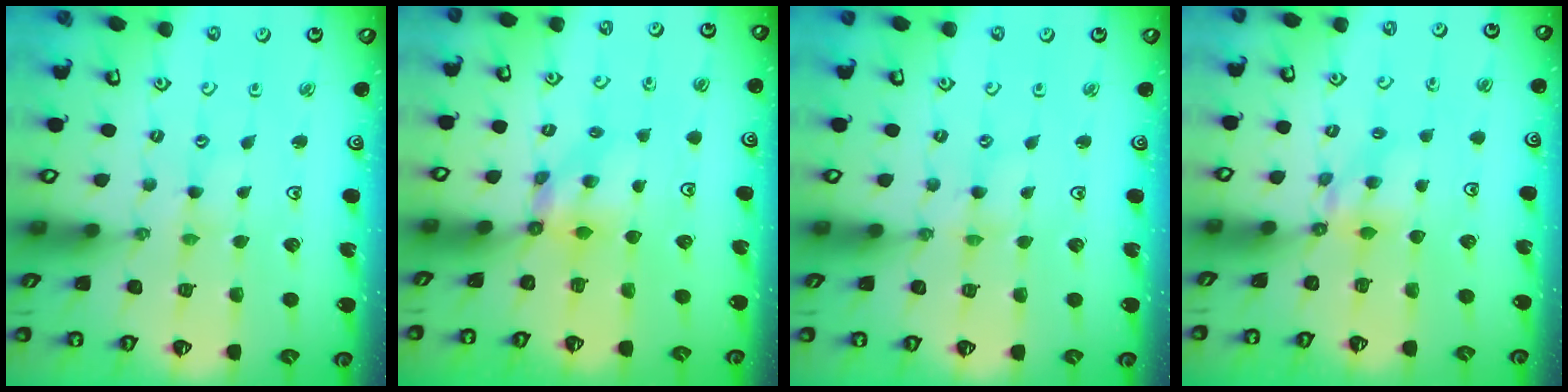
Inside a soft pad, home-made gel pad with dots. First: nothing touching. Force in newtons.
{"total": 5.2, "press": 5.2, "slide": 0.3}
{"total": 0.0}
{"total": 5.4, "press": 5.4, "slide": 0.3}